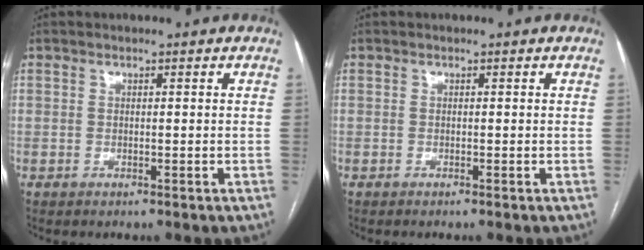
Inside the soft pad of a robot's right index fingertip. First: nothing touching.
{"total": 0.0}